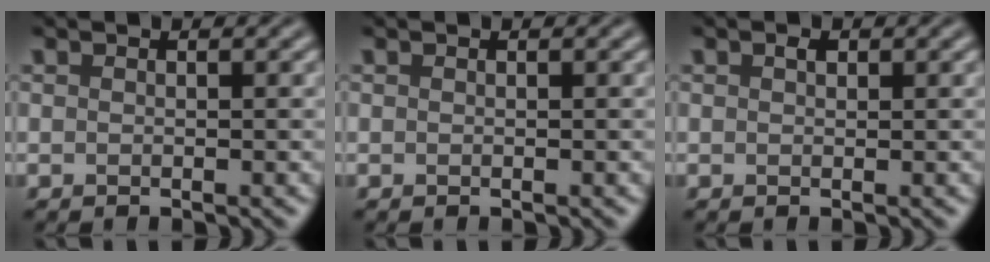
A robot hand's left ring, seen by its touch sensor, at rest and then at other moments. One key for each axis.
{"total": 0.0}
{"total": 0.7, "fx": 0.4, "fy": 0.4, "fz": 0.4, "tx": -0.007, "ty": 0.000, "tz": 0.004}